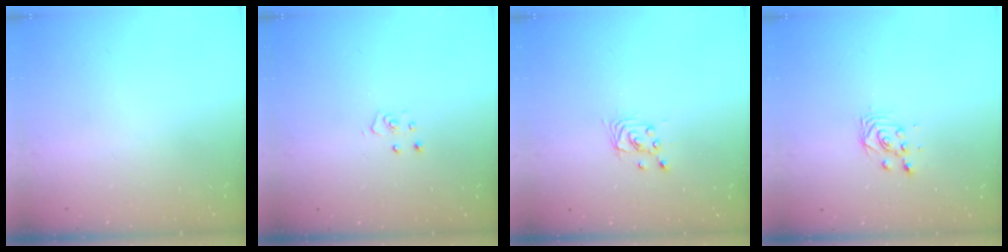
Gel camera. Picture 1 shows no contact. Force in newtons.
{"total": 3.9, "press": 3.9, "slide": 0.2}
{"total": 2.8, "press": 2.8, "slide": 0.1}
{"total": 3.0, "press": 3.0, "slide": 0.2}